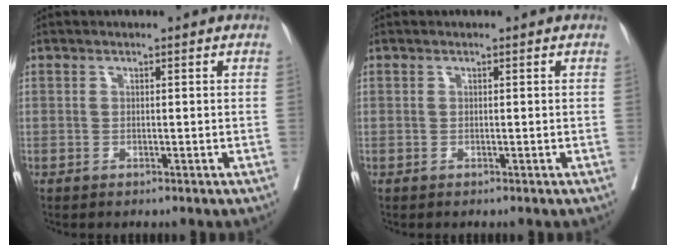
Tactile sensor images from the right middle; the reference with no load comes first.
{"total": 0.0}